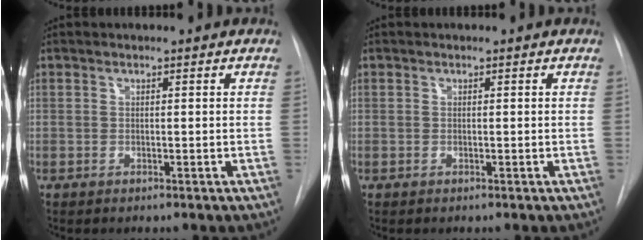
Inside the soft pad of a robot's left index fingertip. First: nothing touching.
{"total": 0.0}